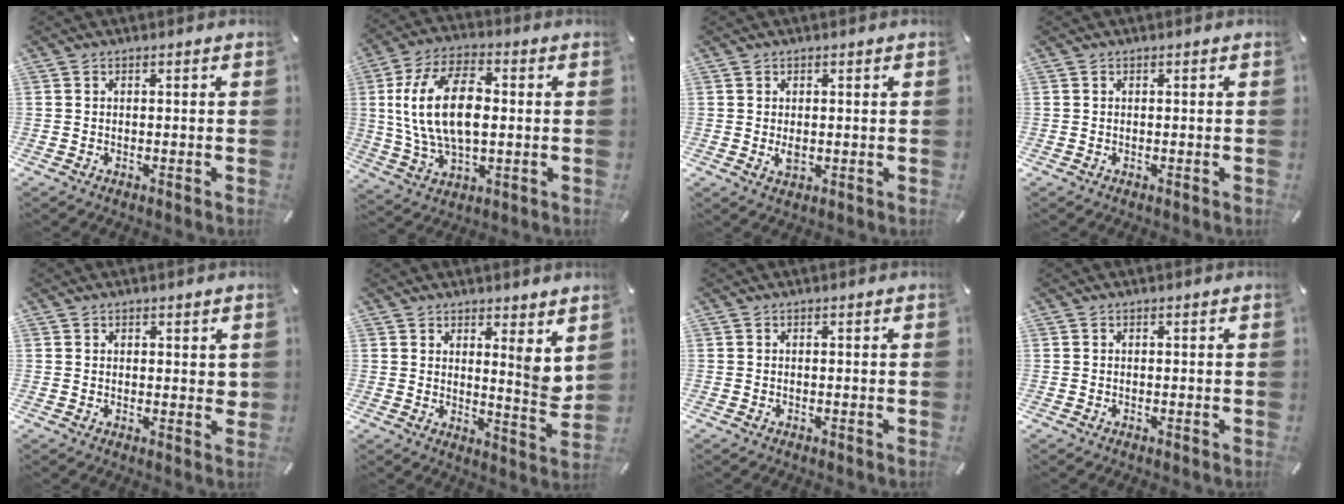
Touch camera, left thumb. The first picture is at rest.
{"total": 16.2, "force": [1.4, 9.3, 13.2], "torque": [-0.276, 0.005, 0.023]}
{"total": 2.2, "force": [0.1, 1.5, 1.5], "torque": [-0.022, 0.000, 0.000]}
{"total": 0.0}
{"total": 2.2, "force": [1.2, 1.5, 1.1], "torque": [-0.005, -0.002, 0.018]}
{"total": 6.0, "force": [4.1, 1.7, 4.0], "torque": [-0.038, -0.048, 0.067]}
{"total": 0.0}
{"total": 0.0}